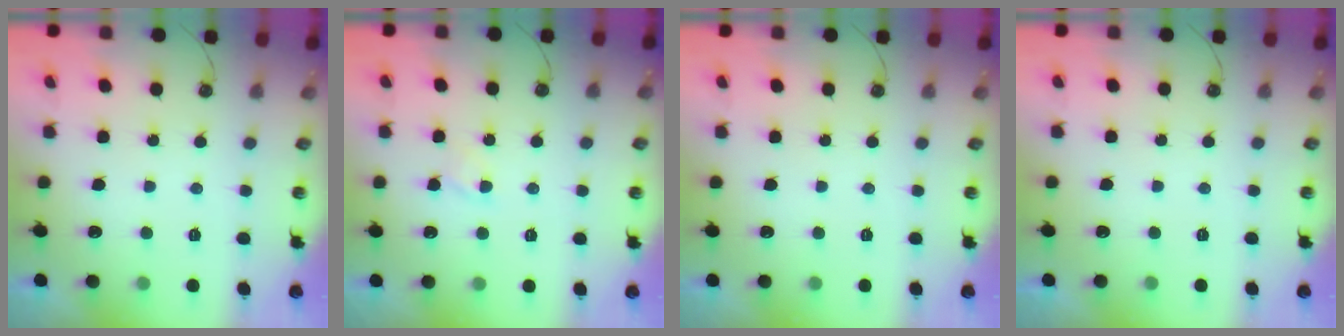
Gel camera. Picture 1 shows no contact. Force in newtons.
{"total": 2.3, "press": 2.2, "slide": 0.3}
{"total": 0.0}
{"total": 0.0}